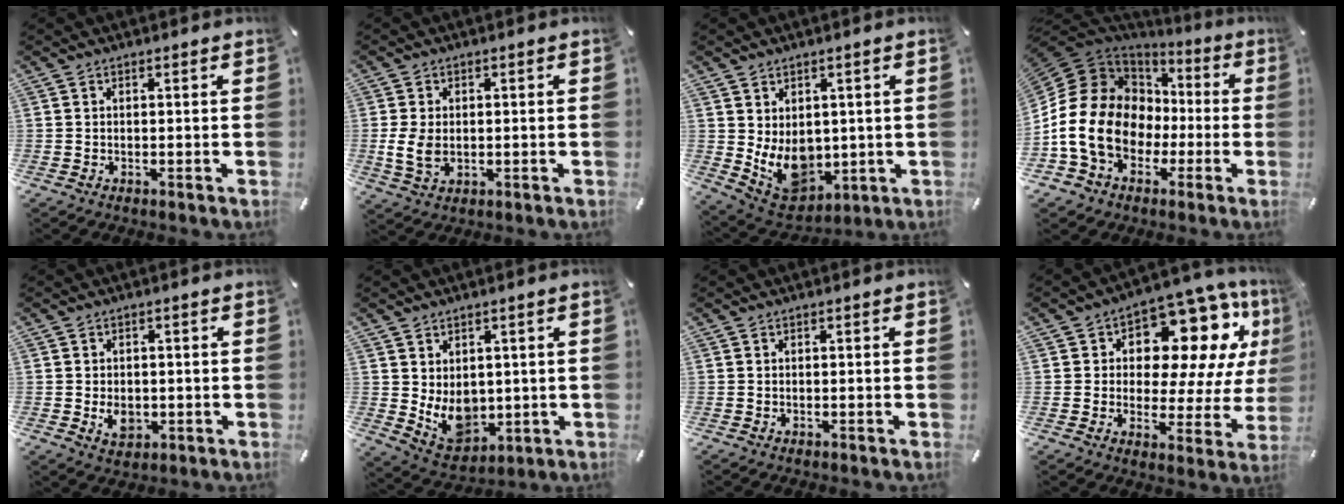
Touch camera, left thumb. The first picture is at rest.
{"total": 6.3, "force": [-0.6, 4.5, 4.5], "torque": [-0.095, -0.002, -0.012]}
{"total": 9.7, "force": [0.6, 8.1, 5.4], "torque": [-0.095, -0.028, 0.021]}
{"total": 18.1, "force": [-4.2, 14.8, 9.5], "torque": [-0.217, 0.007, -0.076]}
{"total": 5.0, "force": [-1.1, 4.0, 2.9], "torque": [-0.047, -0.004, -0.020]}
{"total": 8.5, "force": [1.3, 7.1, 4.5], "torque": [-0.075, -0.023, 0.033]}
{"total": 0.0}
{"total": 16.1, "force": [8.2, 9.0, 10.5], "torque": [-0.152, -0.063, 0.137]}